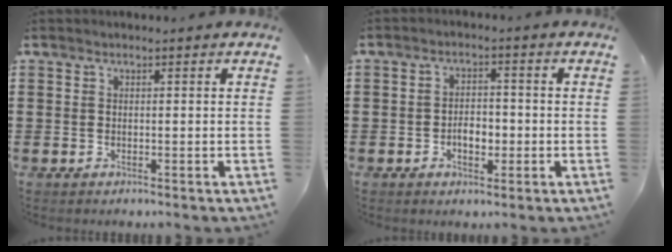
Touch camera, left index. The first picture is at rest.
{"total": 3.5, "force": [-1.0, 2.0, 2.7], "torque": [-0.045, 0.000, -0.022]}